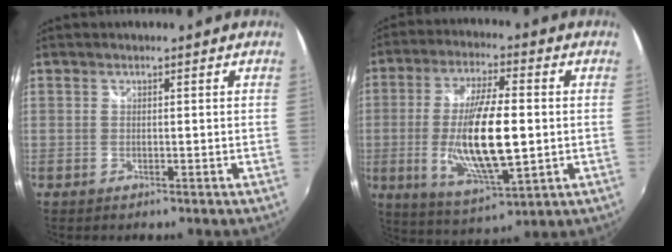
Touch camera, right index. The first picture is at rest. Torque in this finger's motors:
{"motor_torque": [1.32, -0.81, 1.05, 0.21]}